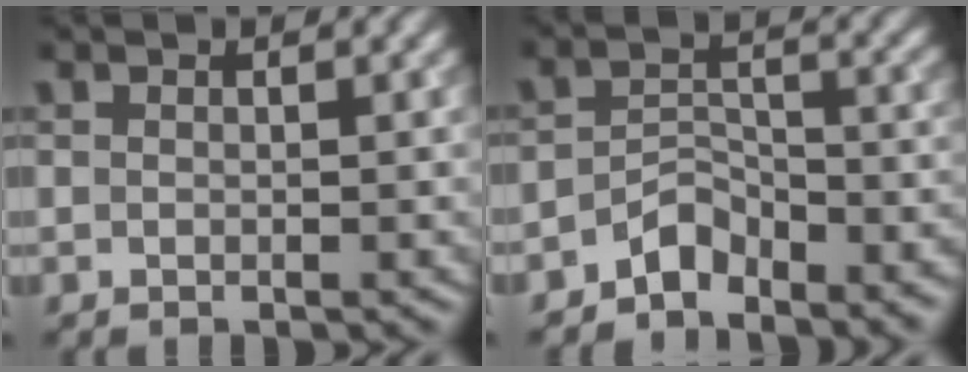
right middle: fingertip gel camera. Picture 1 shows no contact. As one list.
[{"total": 3.9, "force": [-3.1, 1.8, 1.6], "torque": [-0.023, 0.006, -0.060]}]